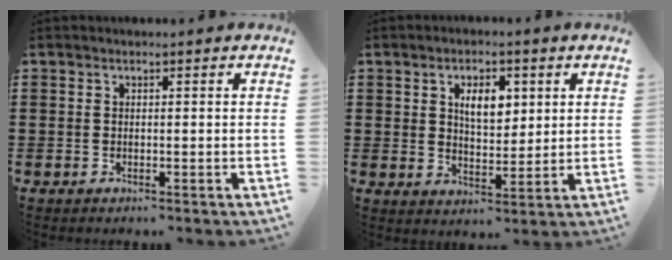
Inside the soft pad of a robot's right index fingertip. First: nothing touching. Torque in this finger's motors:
{"motor_torque": [0.21, -0.01, 0.16, 0.09]}